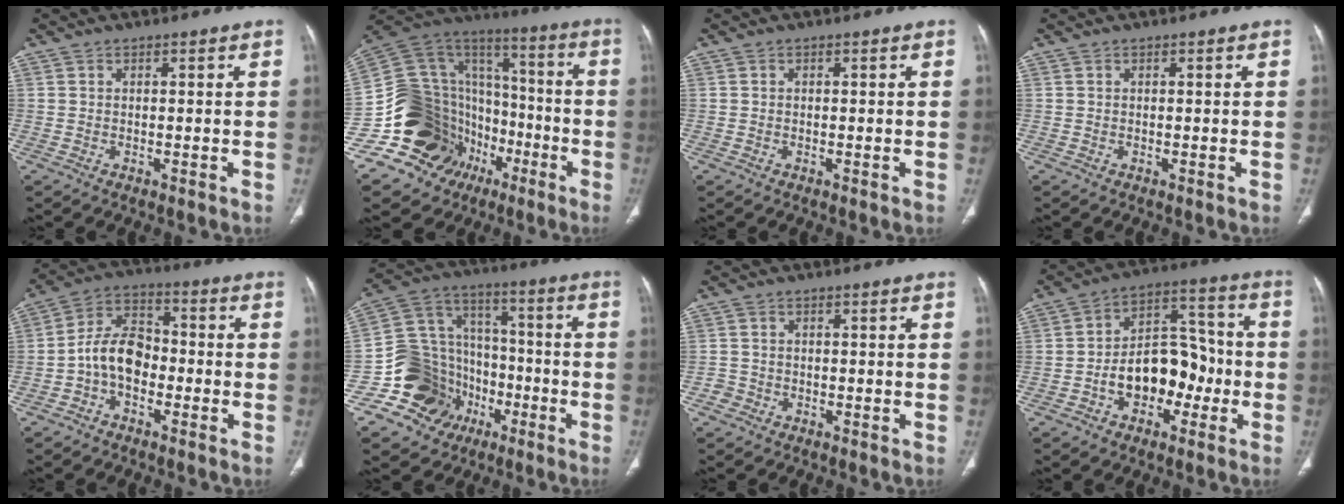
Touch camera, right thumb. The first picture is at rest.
{"total": 28.0, "force": [-11.3, 22.1, 13.0], "torque": [-0.202, 0.122, -0.178]}
{"total": 0.0}
{"total": 0.0}
{"total": 9.5, "force": [-2.5, 6.4, 6.6], "torque": [-0.108, 0.038, -0.058]}
{"total": 17.5, "force": [-7.4, 15.0, 5.3], "torque": [-0.059, 0.102, -0.117]}
{"total": 1.9, "force": [-1.0, 1.6, 0.0], "torque": [0.003, 0.010, -0.024]}
{"total": 13.8, "force": [-3.7, 9.3, 9.6], "torque": [-0.108, 0.057, -0.059]}